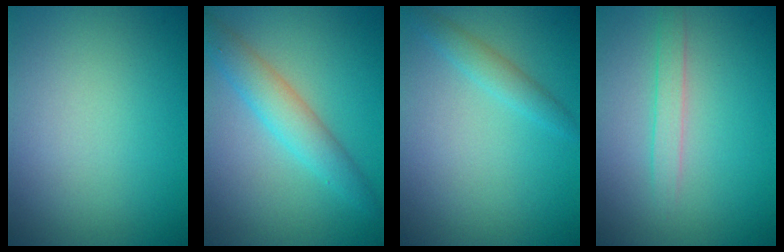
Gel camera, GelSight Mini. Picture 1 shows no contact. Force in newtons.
{"total": 3.7, "press": 3.7, "slide": 0.1}
{"total": 1.7, "press": 1.7, "slide": 0.0}
{"total": 1.6, "press": 1.6, "slide": 0.1}